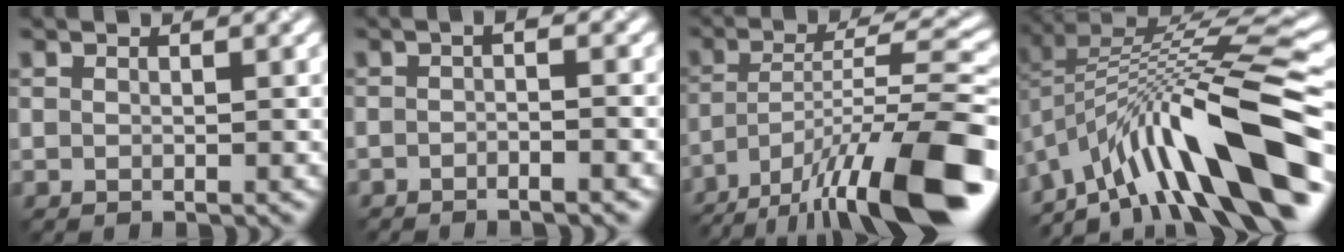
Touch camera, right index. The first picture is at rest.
{"total": 3.0, "force": [-1.6, 0.8, 2.4], "torque": [-0.013, 0.006, -0.035]}
{"total": 15.0, "force": [-10.3, 3.6, 10.4], "torque": [-0.180, 0.006, -0.166]}
{"total": 13.4, "force": [-6.4, 3.4, 11.3], "torque": [-0.187, 0.040, -0.095]}